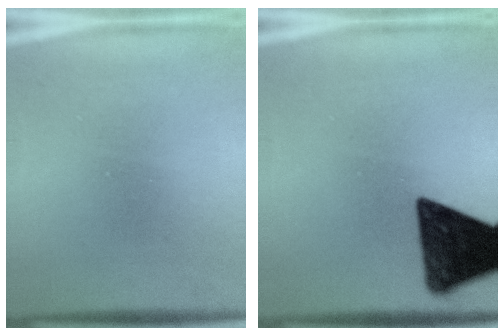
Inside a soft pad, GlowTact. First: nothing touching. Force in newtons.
{"total": 14.3}